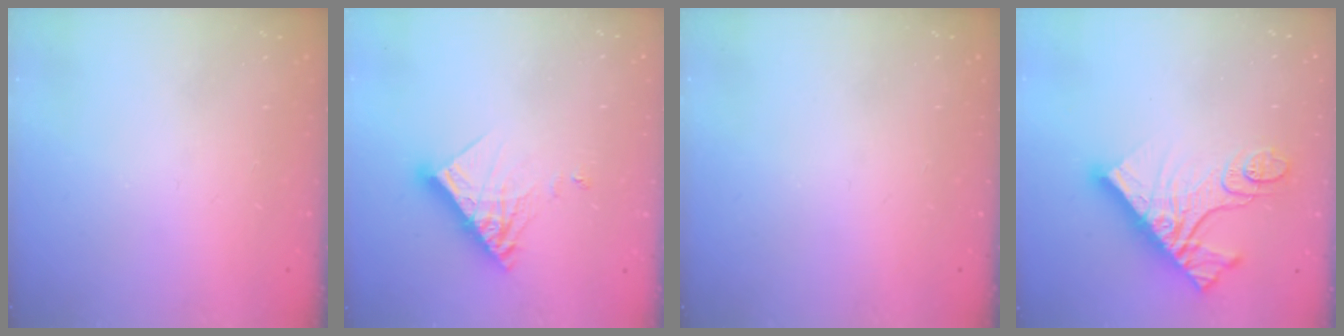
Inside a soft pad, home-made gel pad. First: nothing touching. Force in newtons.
{"total": 11.2, "press": 11.2, "slide": 0.7}
{"total": 0.0}
{"total": 17.3, "press": 17.2, "slide": 1.5}